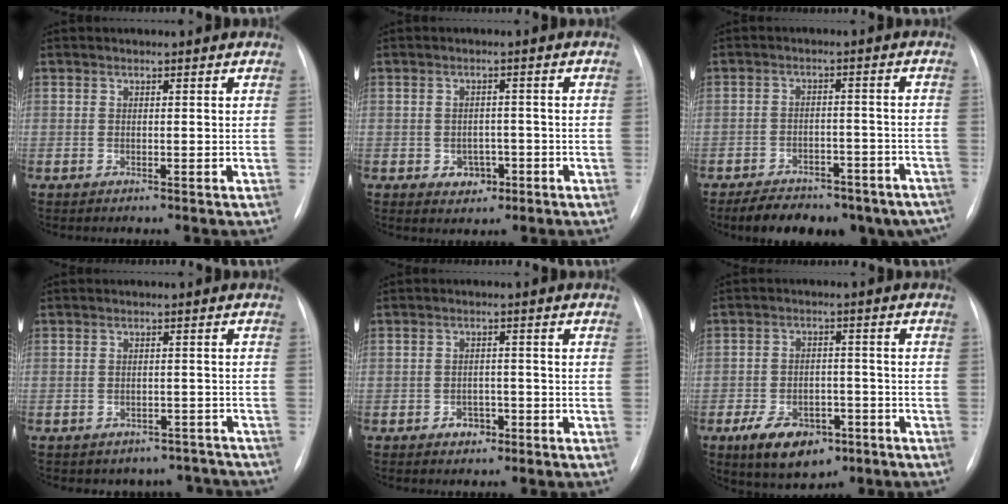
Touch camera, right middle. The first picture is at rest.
{"total": 3.4, "force": [-1.4, 2.7, 1.5], "torque": [-0.016, 0.008, -0.009]}
{"total": 18.3, "force": [-14.4, 8.2, 7.8], "torque": [-0.106, 0.013, -0.176]}
{"total": 8.9, "force": [-7.7, 4.3, 0.6], "torque": [0.005, 0.024, -0.076]}
{"total": 2.7, "force": [-1.5, 1.9, 1.2], "torque": [-0.013, 0.006, -0.016]}
{"total": 9.7, "force": [-5.5, 5.4, 5.8], "torque": [-0.099, -0.001, -0.081]}